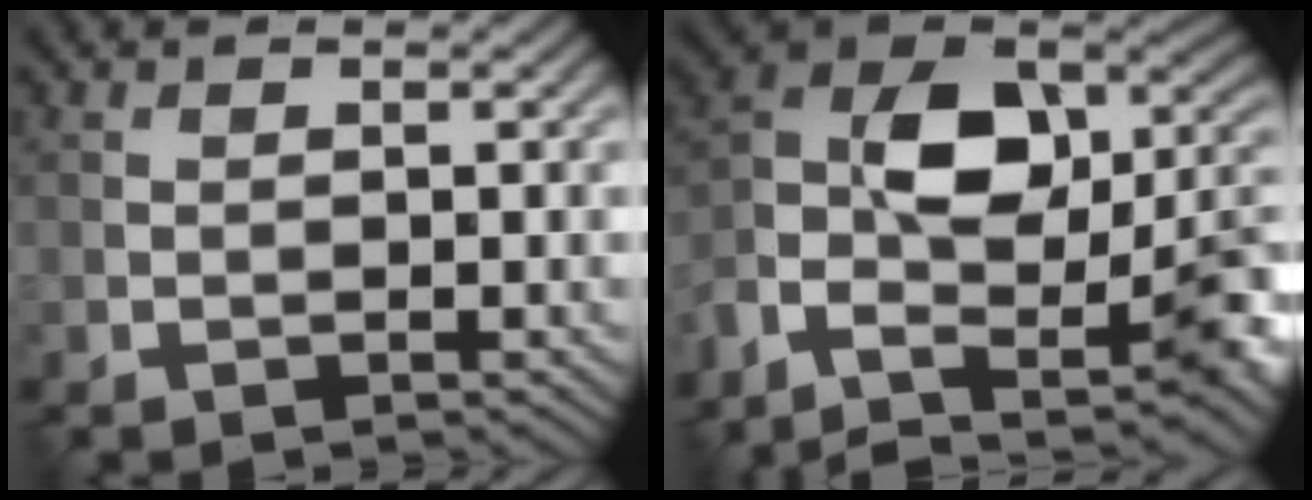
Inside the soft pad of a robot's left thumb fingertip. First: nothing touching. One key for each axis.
{"total": 15.1, "fx": -4.6, "fy": 8.4, "fz": 11.7, "tx": -0.224, "ty": -0.001, "tz": -0.083}